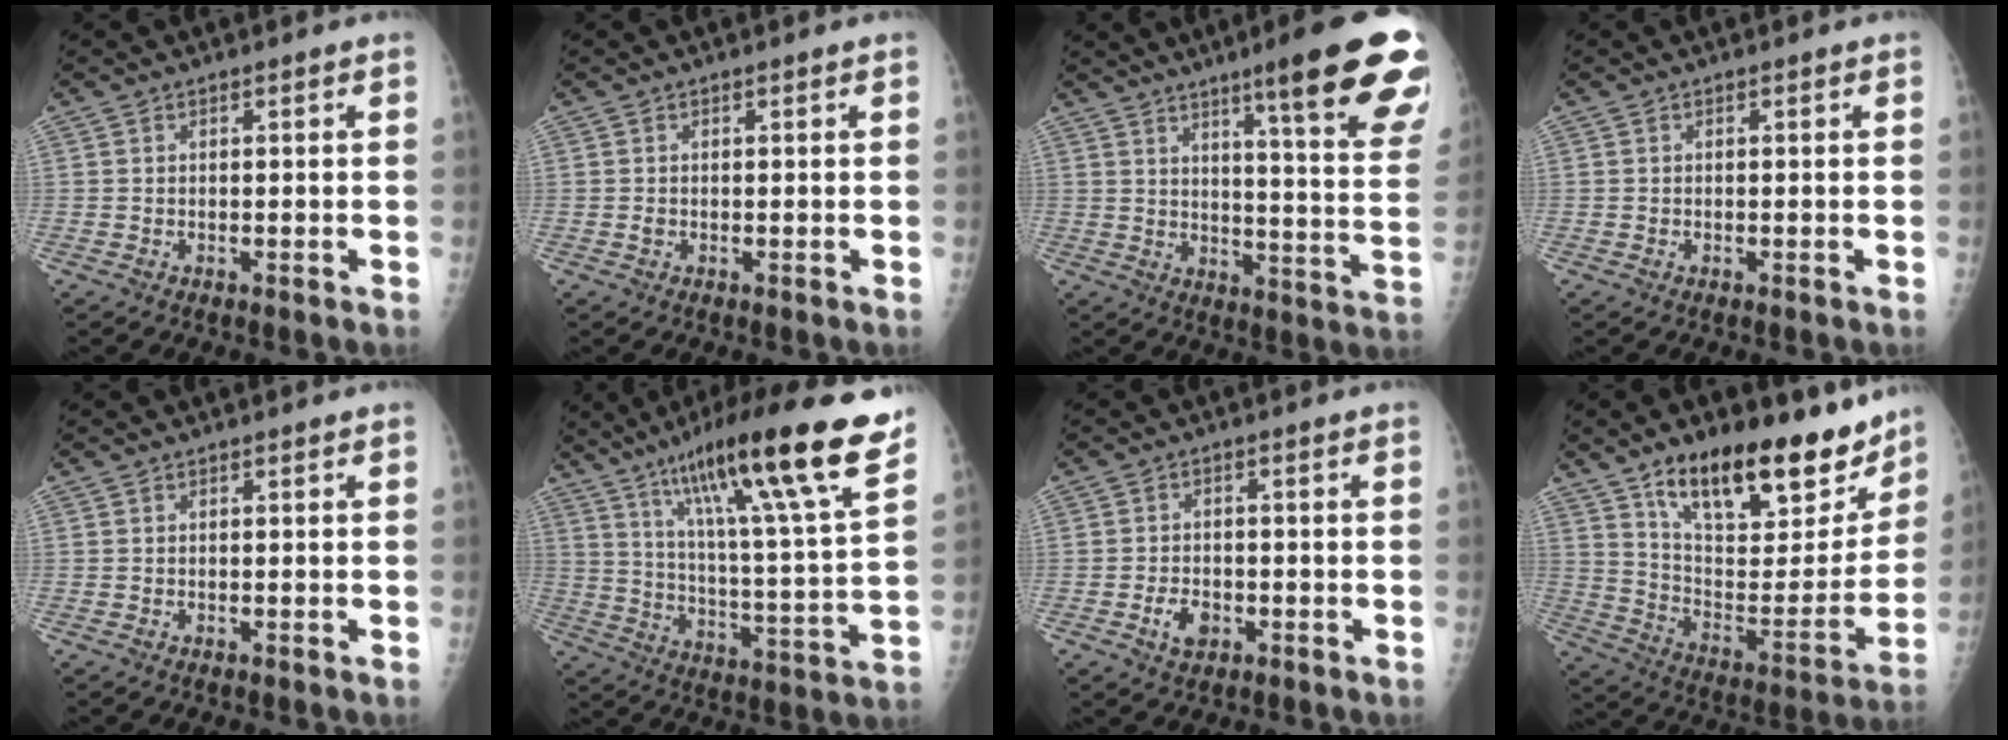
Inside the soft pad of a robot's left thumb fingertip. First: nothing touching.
{"total": 0.6, "force": [-0.2, 0.5, 0.2], "torque": [0.001, 0.002, -0.004]}
{"total": 21.8, "force": [13.4, 2.5, 17.0], "torque": [-0.198, -0.060, 0.170]}
{"total": 0.0}
{"total": 0.0}
{"total": 23.9, "force": [15.3, 2.4, 18.1], "torque": [-0.270, -0.045, 0.244]}
{"total": 4.0, "force": [-1.7, 2.8, 2.3], "torque": [-0.030, 0.009, -0.028]}
{"total": 24.8, "force": [17.2, 10.4, 14.6], "torque": [-0.170, -0.070, 0.274]}